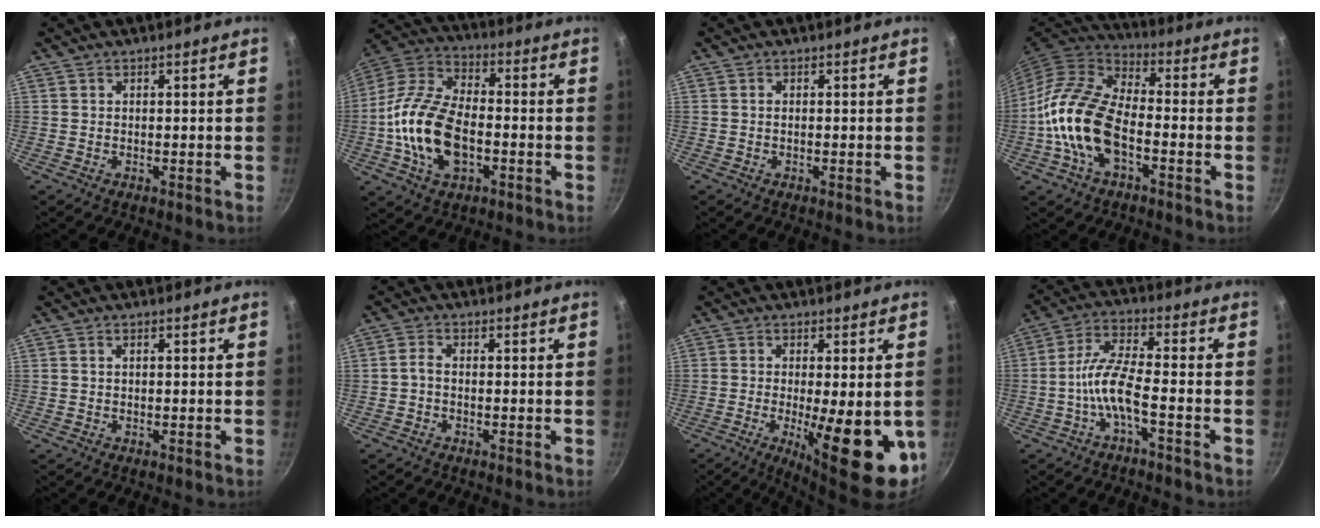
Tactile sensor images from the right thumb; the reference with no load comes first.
{"total": 17.5, "force": [-3.5, 10.0, 13.9], "torque": [-0.256, 0.035, -0.080]}
{"total": 0.6, "force": [-0.1, 0.1, 0.5], "torque": [-0.013, 0.002, -0.005]}
{"total": 16.5, "force": [-4.4, 9.0, 13.1], "torque": [-0.232, 0.038, -0.097]}
{"total": 0.6, "force": [0.1, 0.4, 0.5], "torque": [-0.009, 0.003, 0.002]}
{"total": 2.0, "force": [-0.7, 1.1, 1.5], "torque": [-0.035, 0.012, -0.019]}
{"total": 16.6, "force": [-3.9, 5.1, 15.3], "torque": [-0.204, -0.012, -0.044]}
{"total": 7.6, "force": [-3.2, 1.7, 6.7], "torque": [-0.150, 0.035, -0.070]}